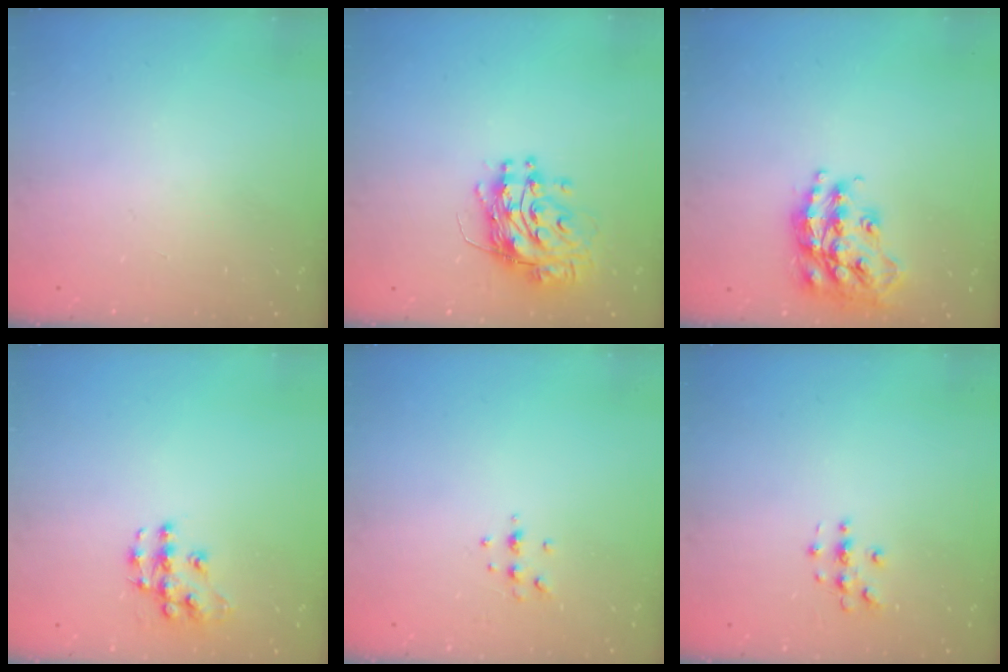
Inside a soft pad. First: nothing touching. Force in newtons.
{"total": 11.5, "press": 11.4, "slide": 1.3}
{"total": 18.4, "press": 18.4, "slide": 1.2}
{"total": 9.7, "press": 9.7, "slide": 0.7}
{"total": 3.8, "press": 3.6, "slide": 1.1}
{"total": 2.9, "press": 2.9, "slide": 0.3}